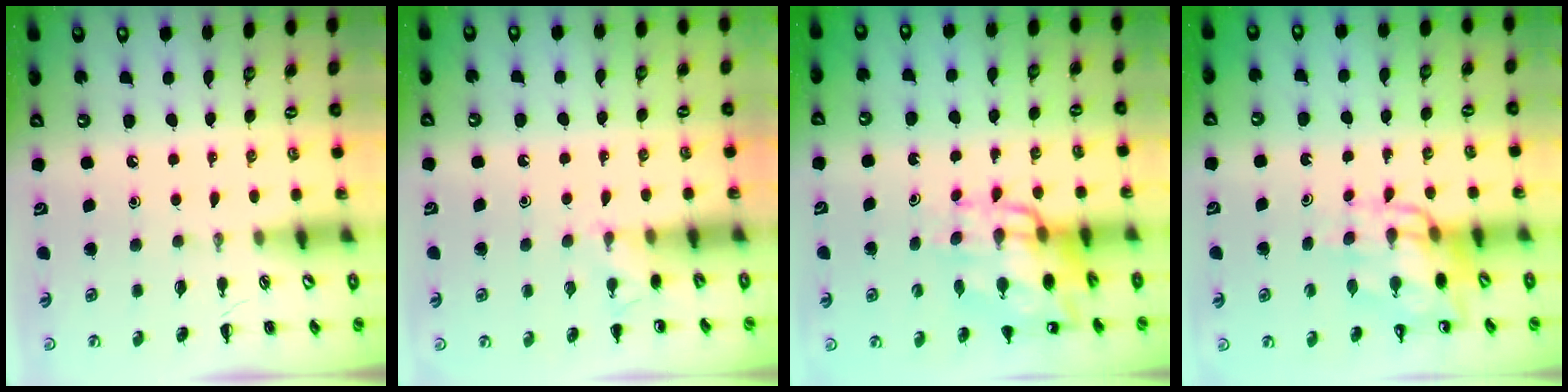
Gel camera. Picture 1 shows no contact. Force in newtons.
{"total": 4.4, "press": 4.2, "slide": 1.4}
{"total": 14.1, "press": 13.6, "slide": 3.7}
{"total": 11.3, "press": 10.8, "slide": 3.2}